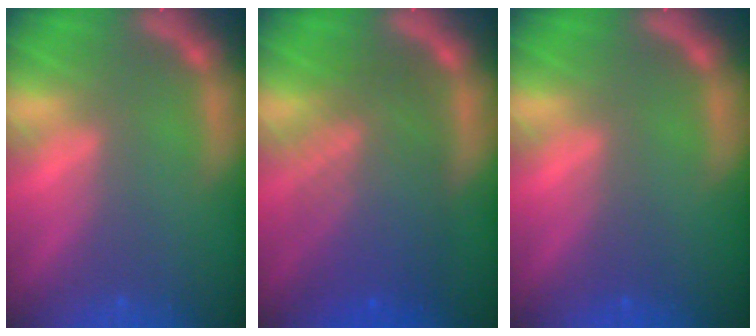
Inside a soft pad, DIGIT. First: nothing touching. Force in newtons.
{"total": 8.6}
{"total": 1.0}